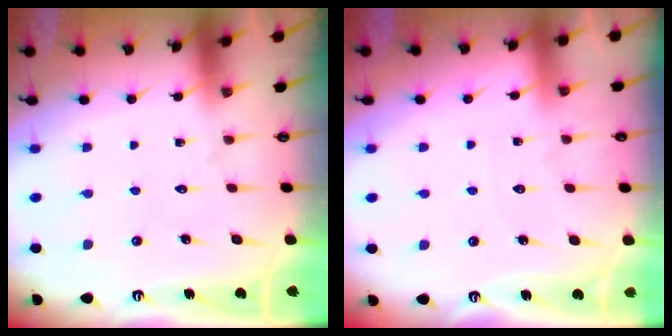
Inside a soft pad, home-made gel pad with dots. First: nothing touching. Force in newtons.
{"total": 2.1, "press": 2.1, "slide": 0.3}